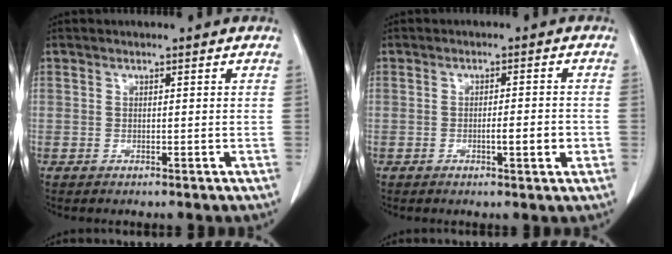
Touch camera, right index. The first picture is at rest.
{"total": 3.5, "force": [-0.9, 0.5, 3.4], "torque": [-0.053, 0.001, -0.010]}